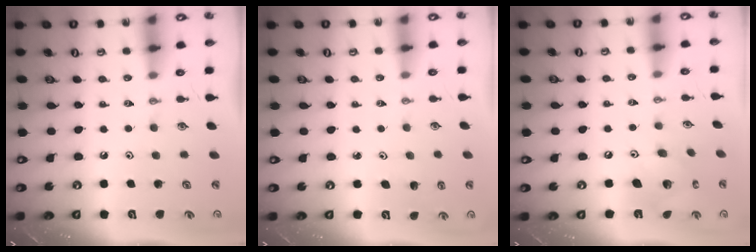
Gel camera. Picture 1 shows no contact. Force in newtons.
{"total": 2.9, "press": 2.6, "slide": 1.3}
{"total": 13.0, "press": 12.9, "slide": 1.3}